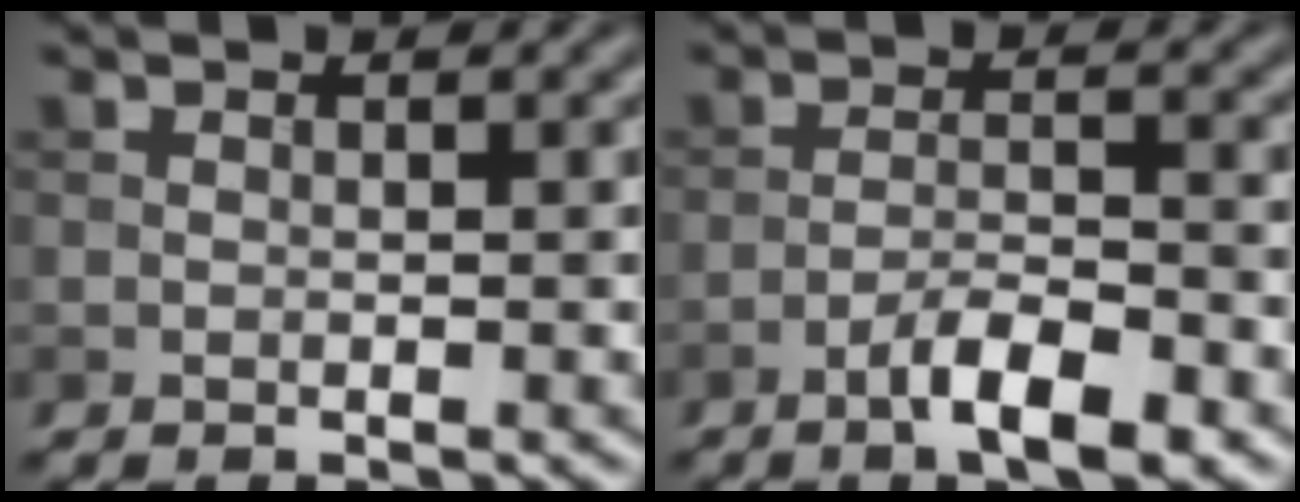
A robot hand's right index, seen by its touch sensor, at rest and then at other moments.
{"total": 4.7, "force": [-2.9, 1.0, 3.5], "torque": [-0.064, 0.007, -0.053]}